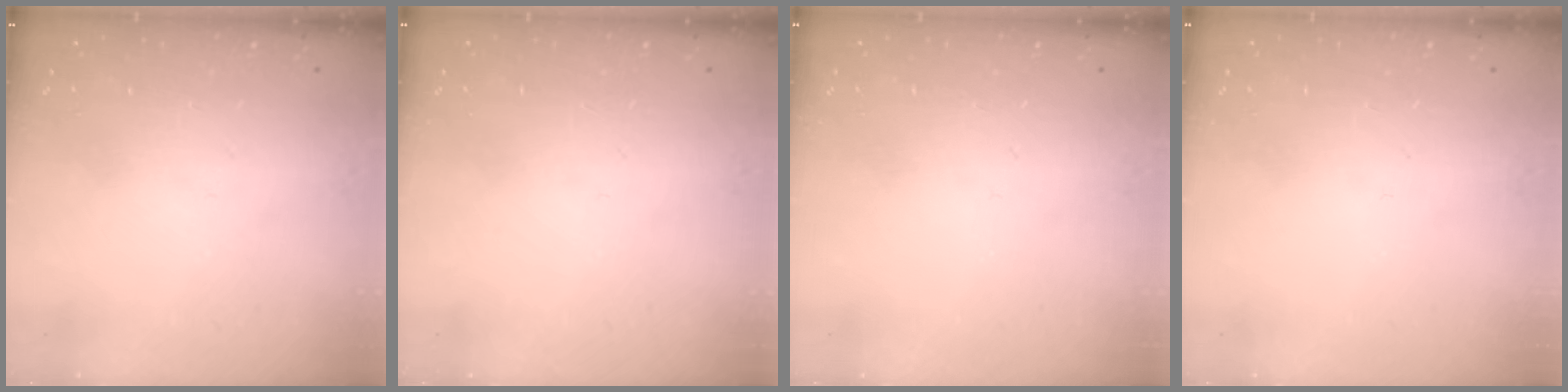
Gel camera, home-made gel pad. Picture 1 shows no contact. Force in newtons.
{"total": 0.0}
{"total": 0.0}
{"total": 0.0}